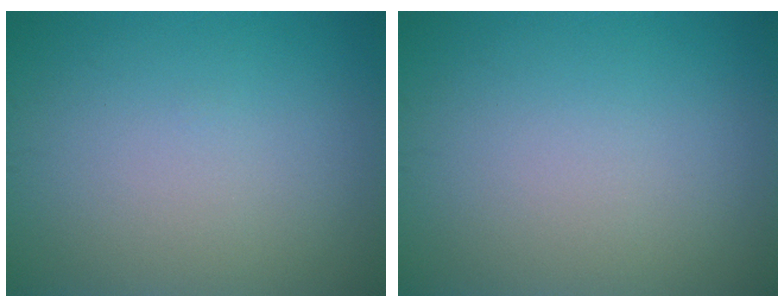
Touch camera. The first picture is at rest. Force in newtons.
{"total": 0.0}